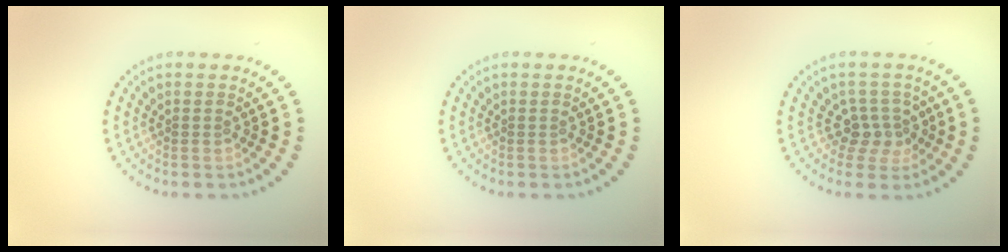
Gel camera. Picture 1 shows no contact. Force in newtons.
{"total": 0.0}
{"total": 2.7, "press": 2.0, "slide": 1.9}